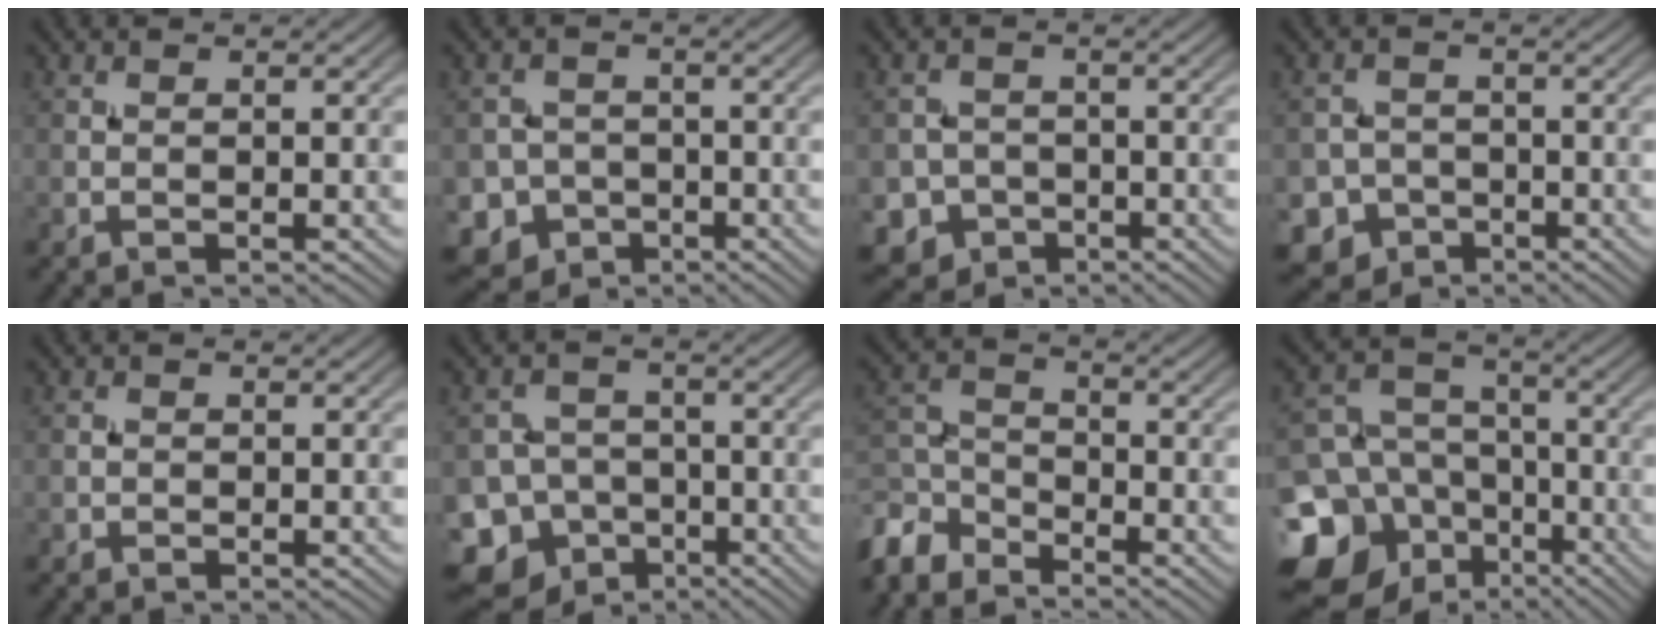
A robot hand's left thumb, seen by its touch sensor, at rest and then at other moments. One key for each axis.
{"total": 7.0, "fx": -3.5, "fy": 6.0, "fz": 1.4, "tx": -0.030, "ty": -0.019, "tz": -0.078}
{"total": 5.7, "fx": -2.8, "fy": 4.9, "fz": 1.0, "tx": -0.016, "ty": -0.008, "tz": -0.063}
{"total": 6.6, "fx": -3.6, "fy": 5.4, "fz": 1.0, "tx": -0.014, "ty": -0.012, "tz": -0.080}
{"total": 0.7, "fx": -0.3, "fy": 0.6, "fz": 0.1, "tx": 0.001, "ty": -0.003, "tz": -0.007}
{"total": 13.0, "fx": -7.8, "fy": 10.0, "fz": 2.8, "tx": -0.085, "ty": -0.040, "tz": -0.138}
{"total": 7.0, "fx": -5.6, "fy": 3.2, "fz": 2.7, "tx": -0.073, "ty": -0.008, "tz": -0.131}
{"total": 15.0, "fx": -6.7, "fy": 11.9, "fz": 6.3, "tx": -0.192, "ty": -0.020, "tz": -0.120}